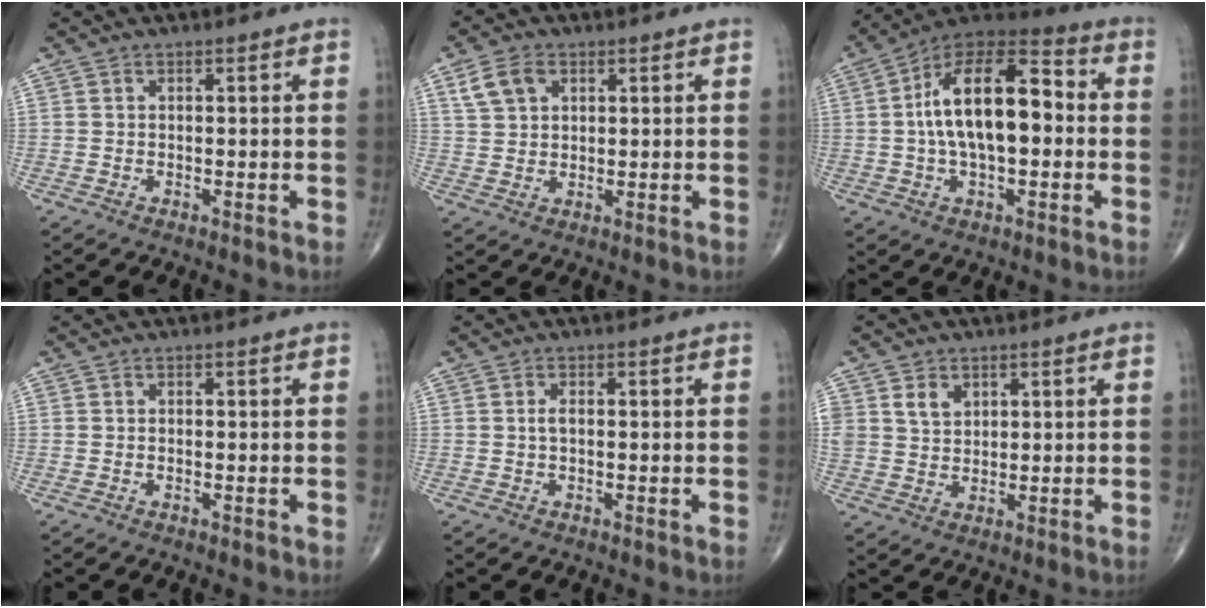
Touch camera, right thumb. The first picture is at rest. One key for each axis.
{"total": 5.7, "fx": 2.6, "fy": 3.9, "fz": 3.2, "tx": -0.051, "ty": -0.001, "tz": 0.053}
{"total": 18.3, "fx": 0.8, "fy": 9.0, "fz": 15.9, "tx": -0.258, "ty": 0.039, "tz": 0.002}
{"total": 0.0}
{"total": 1.1, "fx": 0.0, "fy": 0.4, "fz": 1.0, "tx": -0.019, "ty": 0.000, "tz": -0.002}
{"total": 4.8, "fx": 2.3, "fy": 3.7, "fz": 2.2, "tx": -0.022, "ty": -0.016, "tz": 0.046}